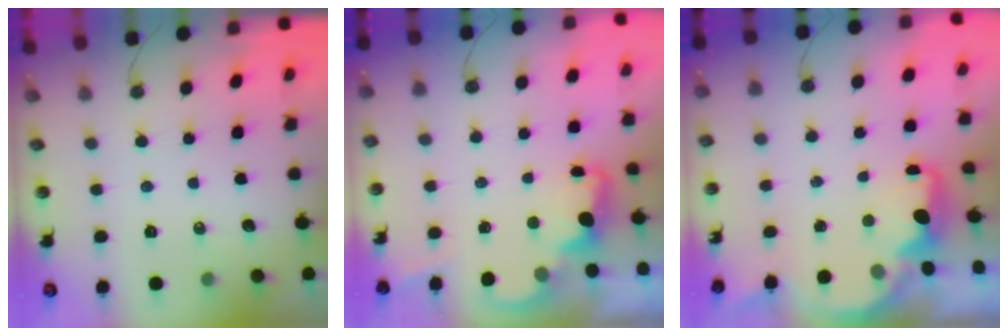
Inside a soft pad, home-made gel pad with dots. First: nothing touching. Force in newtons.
{"total": 2.3, "press": 2.3, "slide": 0.5}
{"total": 2.4, "press": 2.2, "slide": 0.8}